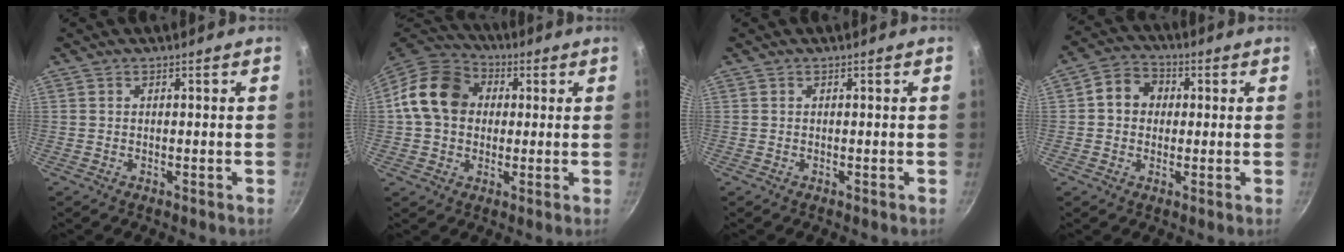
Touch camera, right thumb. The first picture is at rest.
{"total": 14.3, "force": [2.0, 11.6, 8.2], "torque": [-0.120, 0.025, 0.017]}
{"total": 0.0}
{"total": 7.0, "force": [0.8, 6.1, 3.5], "torque": [-0.030, 0.015, -0.002]}